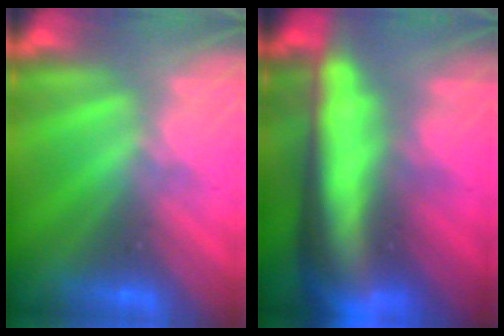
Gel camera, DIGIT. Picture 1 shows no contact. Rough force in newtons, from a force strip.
{"total": 9.6}